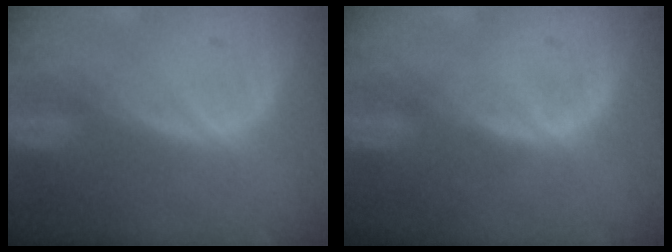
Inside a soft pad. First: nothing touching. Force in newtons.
{"total": 0.7, "press": 0.6, "slide": 0.2}